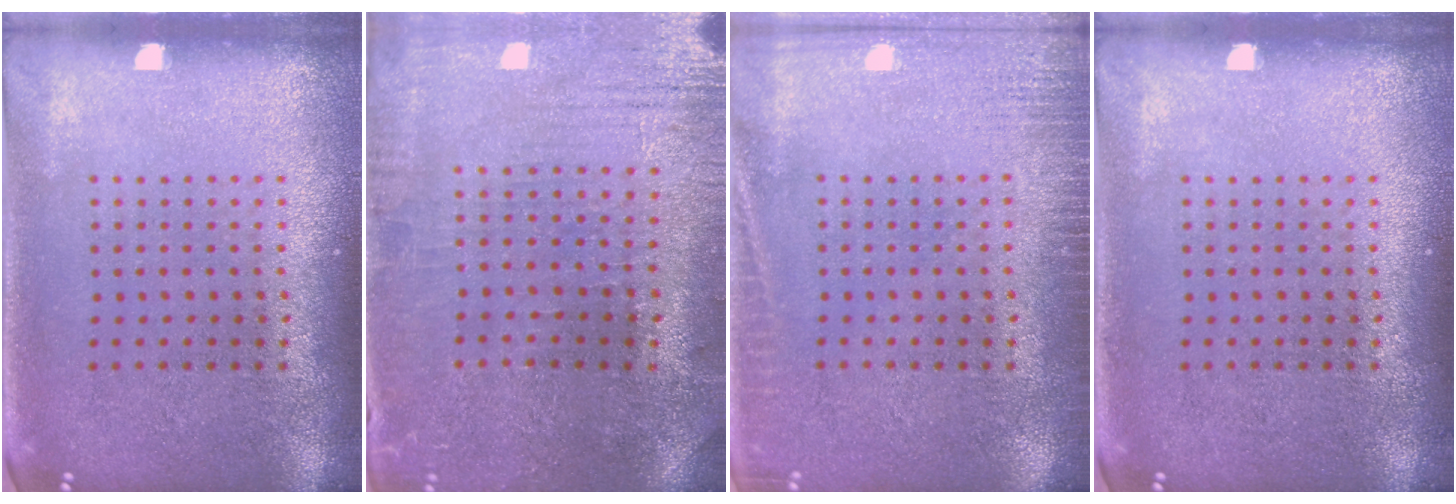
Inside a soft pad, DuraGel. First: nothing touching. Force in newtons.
{"total": 0.6, "press": 0.5, "slide": 0.3}
{"total": 2.4, "press": 2.4, "slide": 0.4}
{"total": 0.0}